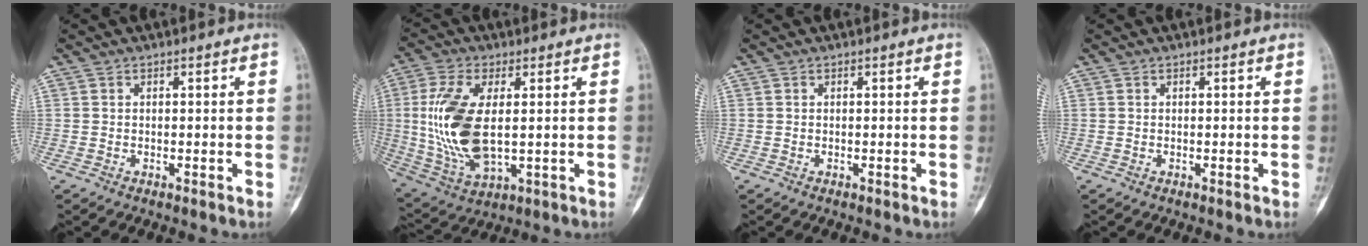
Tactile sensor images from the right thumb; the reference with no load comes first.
{"total": 15.8, "force": [0.9, 7.7, 13.8], "torque": [-0.291, -0.013, 0.029]}
{"total": 0.0}
{"total": 0.0}